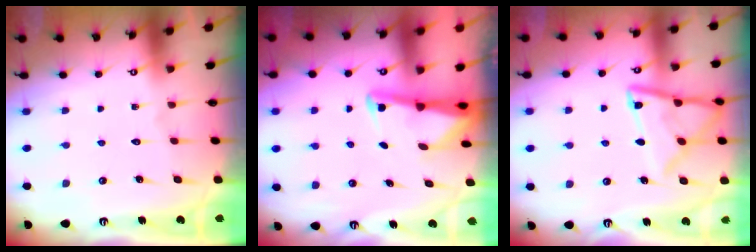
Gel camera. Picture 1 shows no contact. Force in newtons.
{"total": 2.9, "press": 2.9, "slide": 0.2}
{"total": 13.5, "press": 13.5, "slide": 1.5}